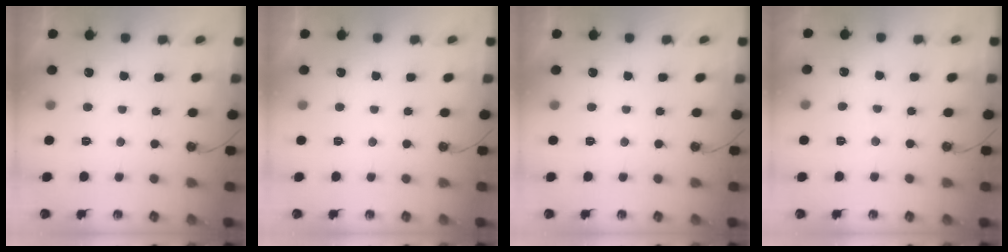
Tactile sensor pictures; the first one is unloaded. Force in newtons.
{"total": 0.0}
{"total": 0.0}
{"total": 4.6, "press": 4.6, "slide": 0.7}